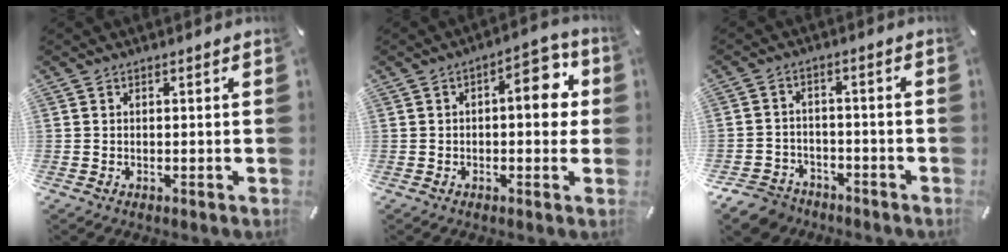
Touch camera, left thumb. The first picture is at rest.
{"total": 9.5, "force": [1.2, 4.8, 8.1], "torque": [-0.098, 0.001, 0.008]}
{"total": 6.2, "force": [-4.6, 4.0, 1.4], "torque": [-0.034, 0.024, -0.091]}